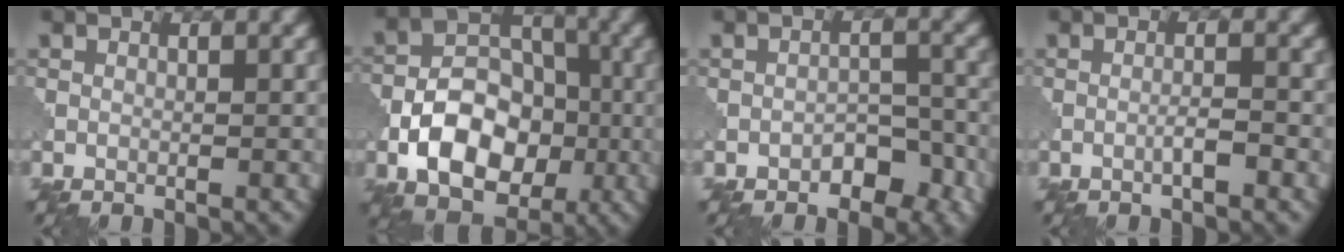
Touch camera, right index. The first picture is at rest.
{"total": 8.6, "force": [-2.7, 5.8, 5.8], "torque": [-0.090, 0.003, -0.049]}
{"total": 3.3, "force": [-2.1, 1.9, 1.8], "torque": [-0.021, 0.005, -0.030]}
{"total": 1.6, "force": [-0.8, 0.1, 1.3], "torque": [-0.023, 0.006, -0.017]}